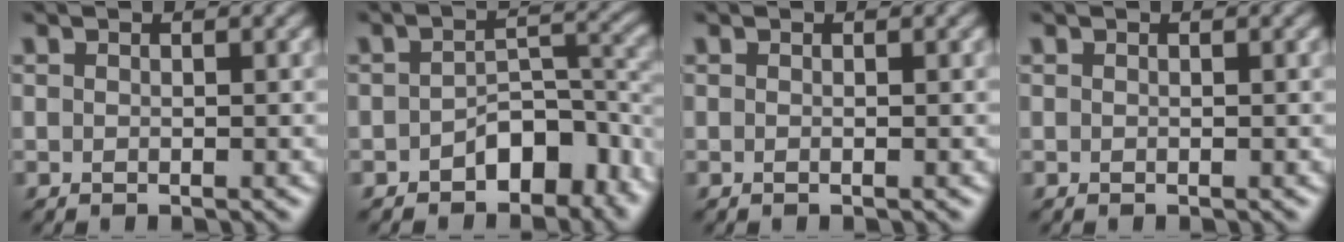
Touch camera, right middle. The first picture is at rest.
{"total": 6.0, "force": [-3.0, 3.4, 4.0], "torque": [-0.052, 0.005, -0.052]}
{"total": 0.0}
{"total": 0.0}